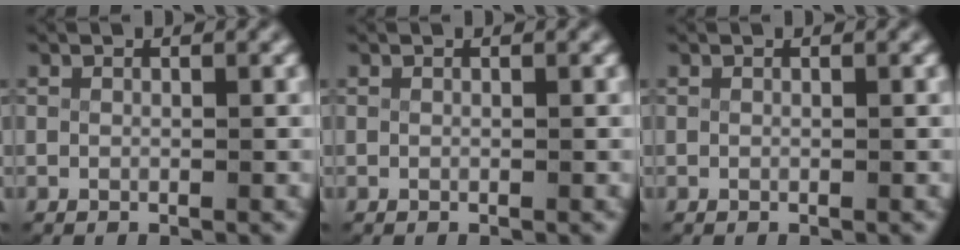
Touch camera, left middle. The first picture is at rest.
{"total": 0.0}
{"total": 0.0}